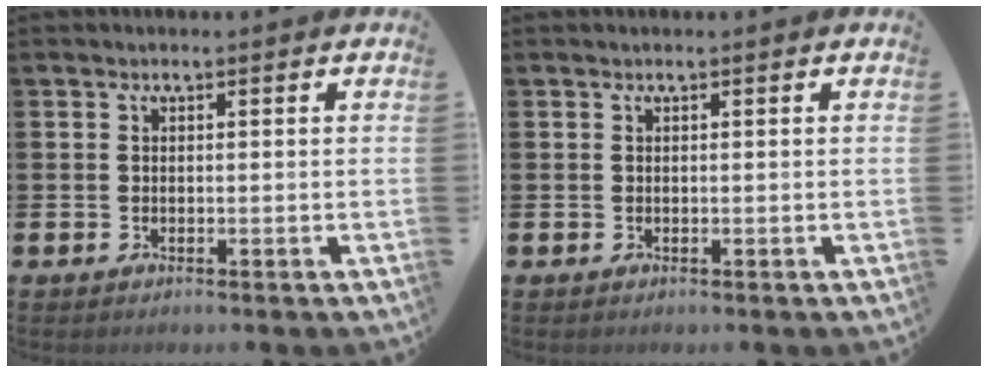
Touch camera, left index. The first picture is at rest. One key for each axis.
{"total": 0.0}